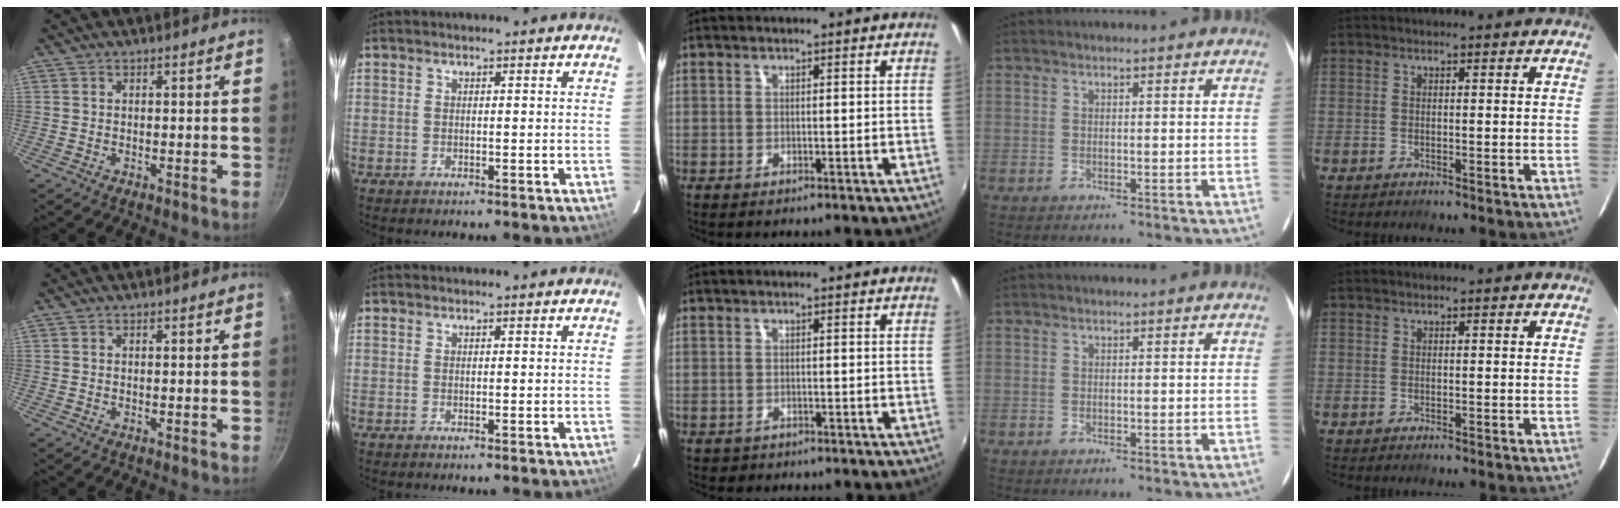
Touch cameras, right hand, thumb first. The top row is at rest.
{"middle": {"total": 1.3, "force": [-0.8, 1.0, 0.2], "torque": [-0.008, -0.004, -0.010]}}